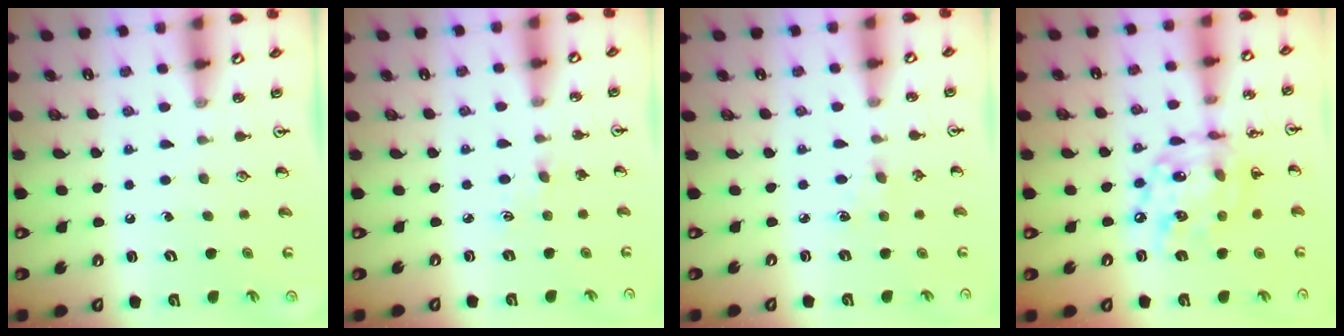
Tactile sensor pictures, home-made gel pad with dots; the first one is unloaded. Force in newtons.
{"total": 2.0, "press": 2.0, "slide": 0.3}
{"total": 3.3, "press": 3.3, "slide": 0.4}
{"total": 15.2, "press": 15.1, "slide": 1.6}